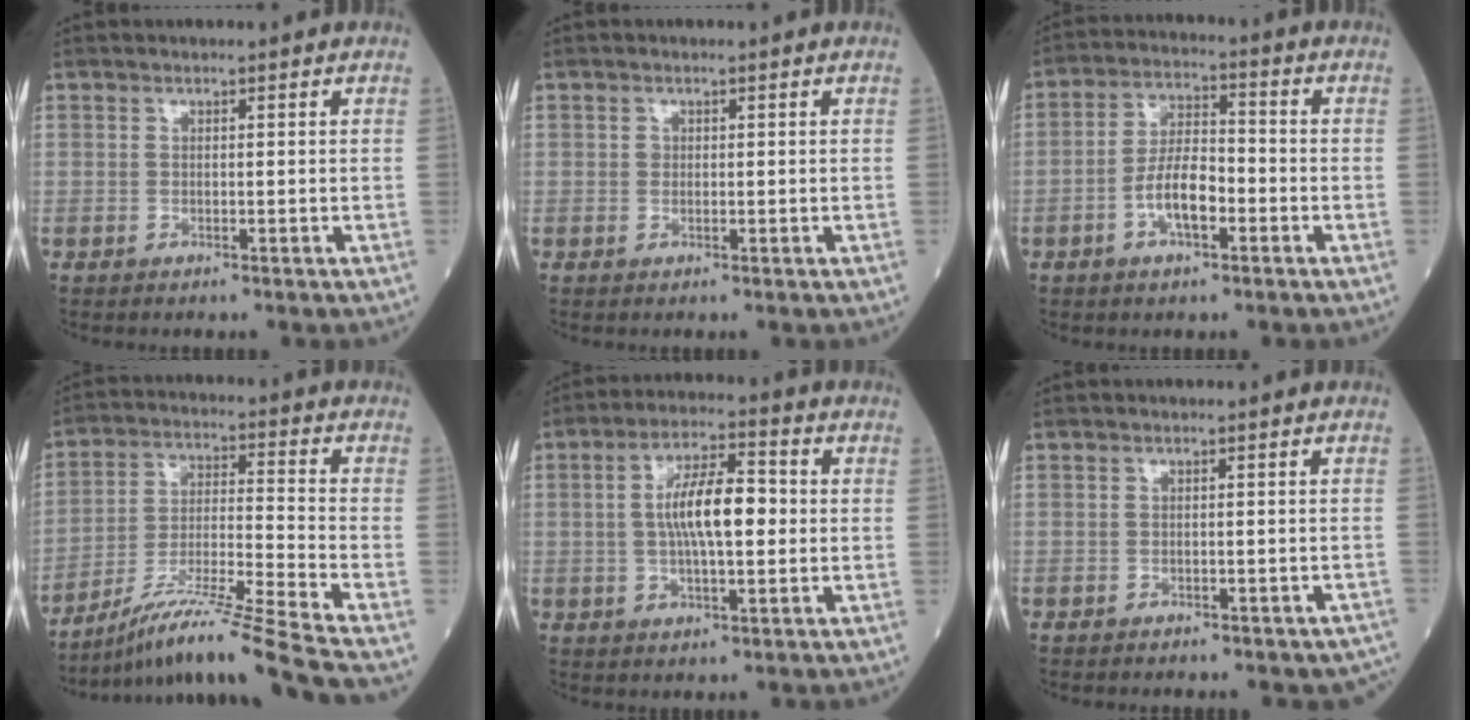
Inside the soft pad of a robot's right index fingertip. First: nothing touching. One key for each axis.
{"total": 0.6, "fx": 0.1, "fy": 0.6, "fz": 0.2, "tx": 0.000, "ty": 0.002, "tz": 0.002}
{"total": 7.2, "fx": -2.6, "fy": 2.6, "fz": 6.1, "tx": -0.125, "ty": 0.012, "tz": -0.048}
{"total": 16.7, "fx": -14.1, "fy": -3.1, "fz": 8.4, "tx": -0.155, "ty": -0.015, "tz": -0.248}
{"total": 9.6, "fx": 0.4, "fy": 2.7, "fz": 9.2, "tx": -0.170, "ty": 0.017, "tz": 0.003}
{"total": 6.4, "fx": -5.4, "fy": 2.5, "fz": 2.3, "tx": -0.015, "ty": 0.001, "tz": -0.054}